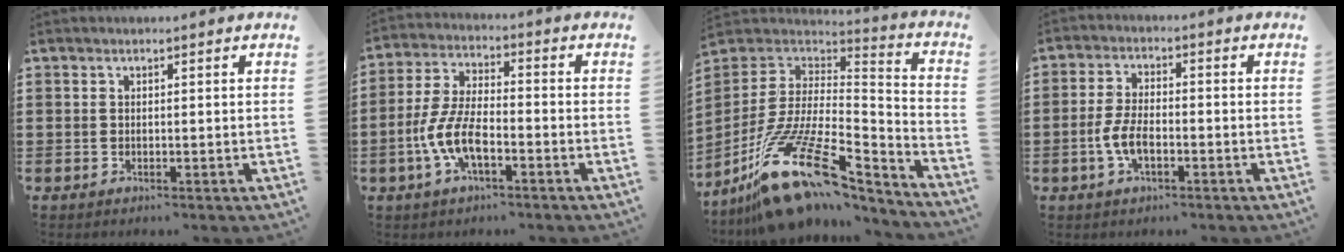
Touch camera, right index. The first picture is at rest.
{"total": 8.0, "force": [-3.3, 2.9, 6.7], "torque": [-0.162, -0.011, -0.065]}
{"total": 19.1, "force": [-9.0, 8.1, 14.8], "torque": [-0.297, 0.008, -0.152]}
{"total": 5.0, "force": [-1.8, 2.1, 4.2], "torque": [-0.102, -0.007, -0.037]}